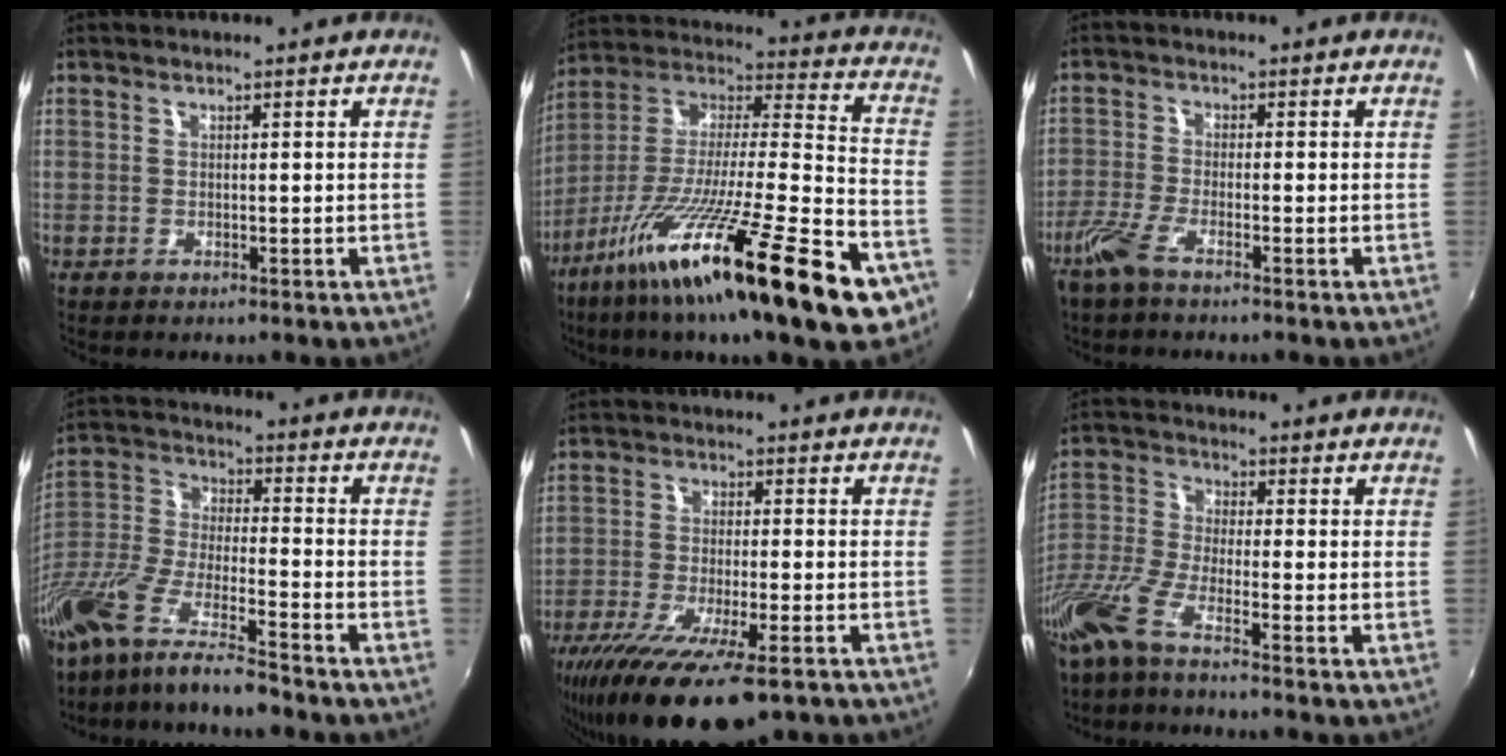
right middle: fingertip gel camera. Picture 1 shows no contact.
{"total": 31.9, "force": [-18.9, 4.9, 25.2], "torque": [-0.398, -0.054, -0.308]}
{"total": 4.4, "force": [-3.2, 0.6, 2.9], "torque": [-0.077, -0.009, -0.069]}
{"total": 14.8, "force": [-11.3, 1.9, 9.3], "torque": [-0.194, -0.024, -0.220]}
{"total": 16.8, "force": [-11.5, 3.9, 11.7], "torque": [-0.229, -0.065, -0.189]}
{"total": 8.1, "force": [-5.9, 0.3, 5.6], "torque": [-0.124, -0.019, -0.119]}